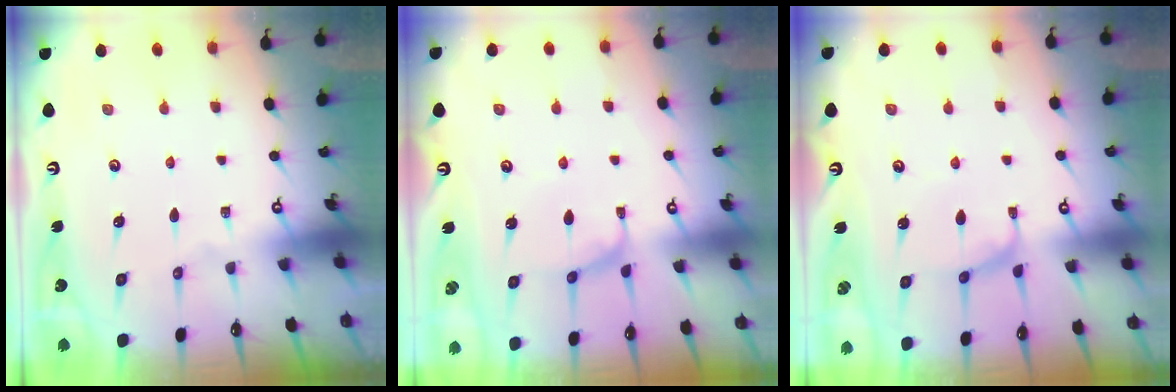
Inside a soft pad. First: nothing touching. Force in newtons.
{"total": 2.8, "press": 2.7, "slide": 0.7}
{"total": 2.8, "press": 2.7, "slide": 0.7}